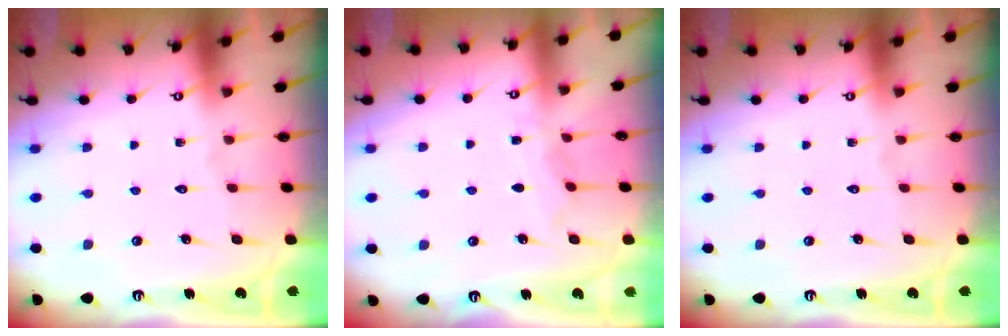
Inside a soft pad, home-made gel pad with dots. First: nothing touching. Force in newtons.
{"total": 4.3, "press": 4.2, "slide": 0.5}
{"total": 0.0}